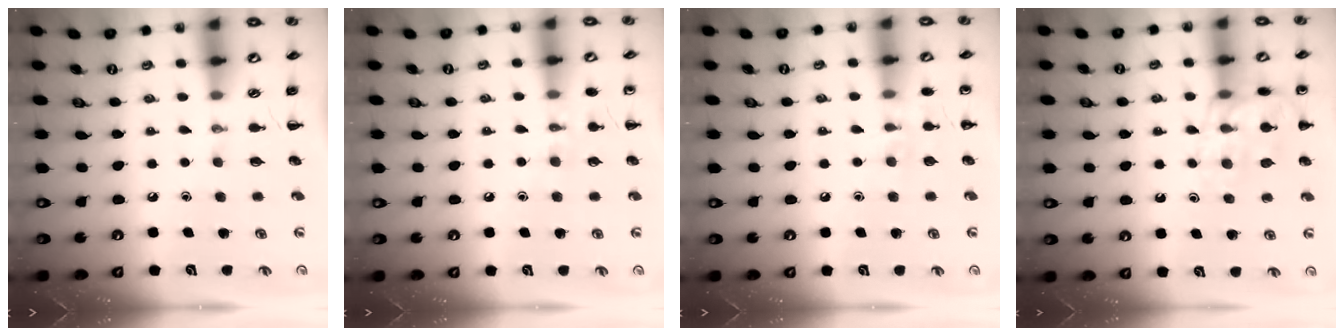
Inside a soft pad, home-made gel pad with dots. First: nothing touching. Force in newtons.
{"total": 7.1, "press": 6.8, "slide": 1.8}
{"total": 5.7, "press": 5.6, "slide": 1.4}
{"total": 13.5, "press": 13.5, "slide": 1.2}